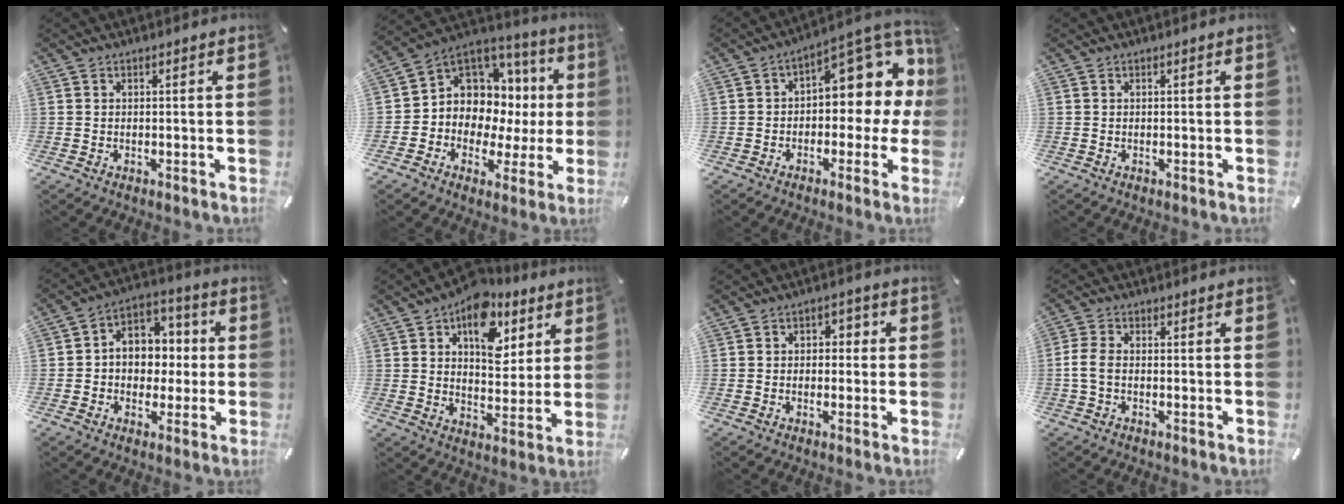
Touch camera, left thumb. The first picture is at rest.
{"total": 9.5, "force": [1.7, 8.7, 3.4], "torque": [-0.058, -0.045, 0.040]}
{"total": 12.3, "force": [4.6, 6.7, 9.2], "torque": [-0.106, -0.042, 0.073]}
{"total": 0.0}
{"total": 8.7, "force": [-0.7, 8.0, 3.3], "torque": [-0.049, 0.009, -0.010]}
{"total": 14.0, "force": [6.9, 9.1, 8.1], "torque": [-0.101, -0.038, 0.118]}
{"total": 3.0, "force": [-1.3, 2.3, 1.3], "torque": [-0.016, 0.012, -0.031]}
{"total": 4.2, "force": [-1.0, 2.4, 3.3], "torque": [-0.076, 0.002, -0.022]}